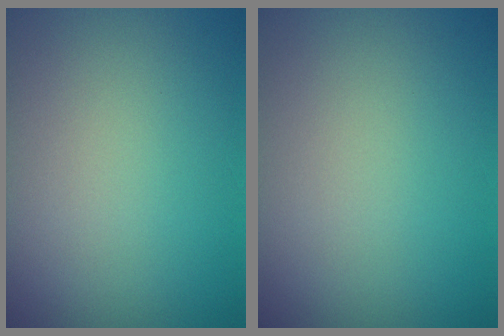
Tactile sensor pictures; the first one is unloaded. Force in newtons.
{"total": 0.0}